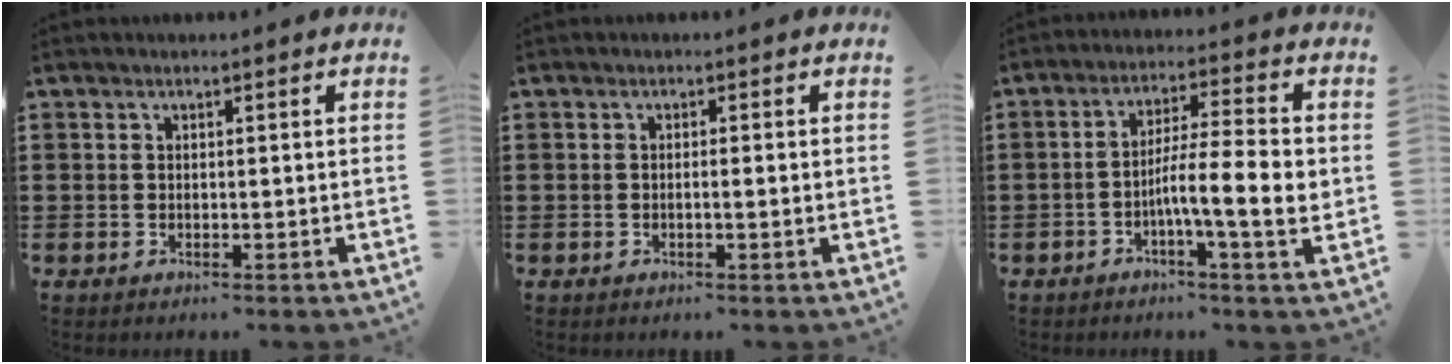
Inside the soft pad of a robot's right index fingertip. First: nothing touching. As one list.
[{"total": 0.8, "force": [-0.2, -0.1, 0.8], "torque": [-0.014, -0.004, -0.004]}, {"total": 9.5, "force": [-1.8, 1.5, 9.2], "torque": [-0.149, 0.000, -0.033]}]